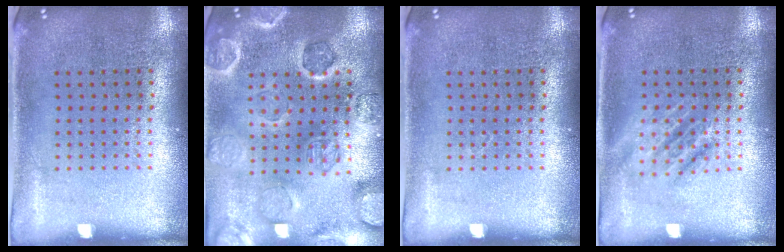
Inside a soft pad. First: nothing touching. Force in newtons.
{"total": 2.5, "press": 2.5, "slide": 0.4}
{"total": 0.0}
{"total": 1.1, "press": 1.1, "slide": 0.2}